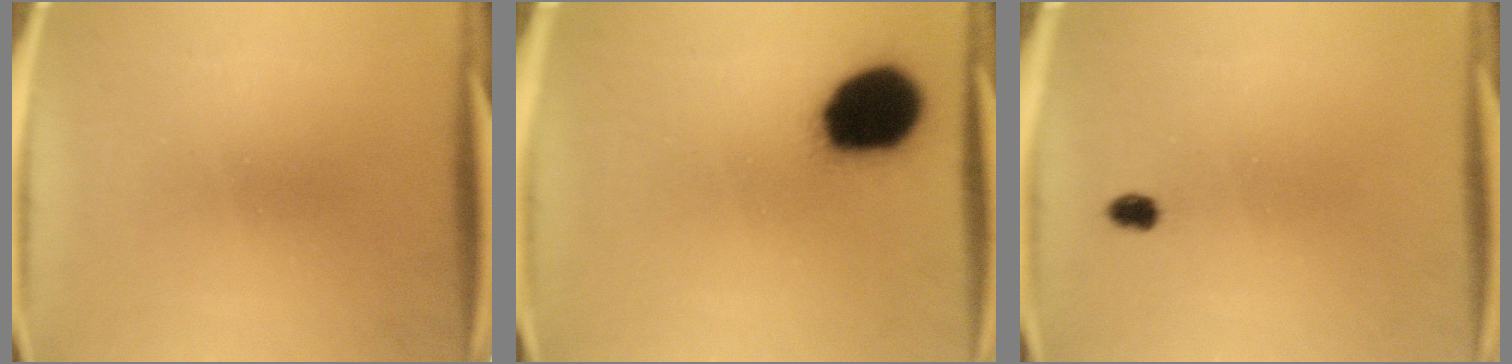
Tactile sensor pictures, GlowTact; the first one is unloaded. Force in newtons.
{"total": 17.1}
{"total": 1.9}